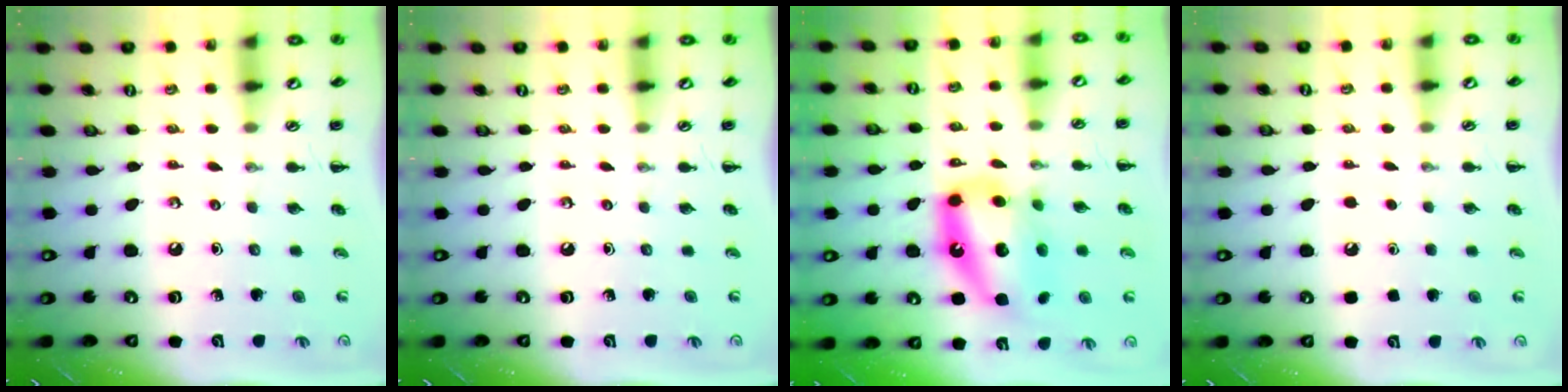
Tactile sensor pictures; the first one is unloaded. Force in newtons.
{"total": 0.0}
{"total": 15.3, "press": 14.8, "slide": 3.9}
{"total": 1.6, "press": 1.6, "slide": 0.1}